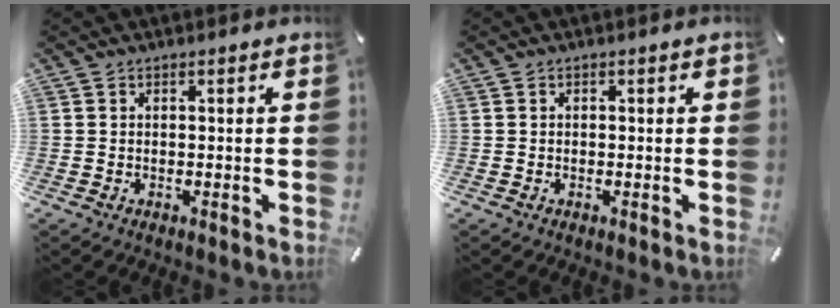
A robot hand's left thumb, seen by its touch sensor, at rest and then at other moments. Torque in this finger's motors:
{"motor_torque": [-0.07, -0.11, -0.09, -0.01, 0.02]}